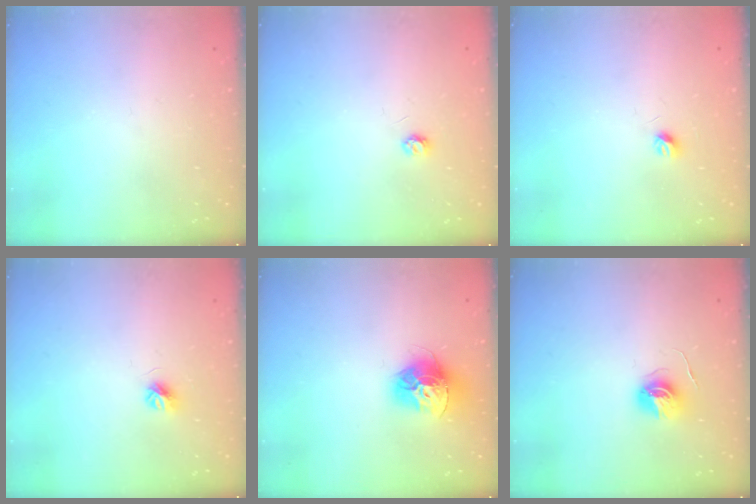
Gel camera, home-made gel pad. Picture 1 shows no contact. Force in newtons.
{"total": 3.2, "press": 3.2, "slide": 0.3}
{"total": 3.6, "press": 3.5, "slide": 0.7}
{"total": 4.8, "press": 4.7, "slide": 0.4}
{"total": 14.1, "press": 14.0, "slide": 1.4}
{"total": 5.9, "press": 5.9, "slide": 0.4}